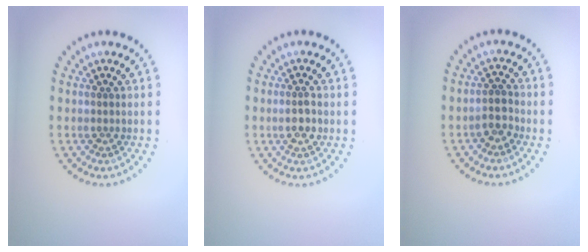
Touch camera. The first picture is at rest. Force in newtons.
{"total": 1.5, "press": 1.5, "slide": 0.3}
{"total": 1.7, "press": 1.4, "slide": 1.0}